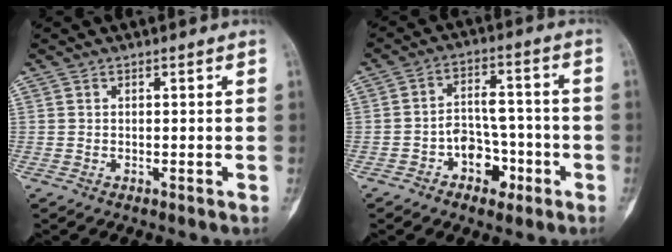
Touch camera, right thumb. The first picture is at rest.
{"total": 8.1, "force": [-3.7, 5.6, 4.5], "torque": [-0.038, 0.044, -0.058]}